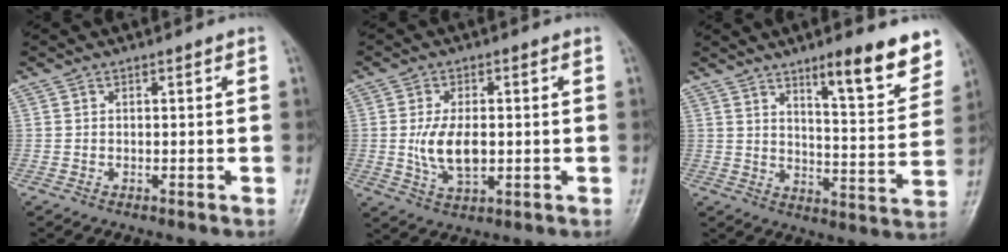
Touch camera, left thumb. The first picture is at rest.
{"total": 7.8, "force": [-0.3, 4.2, 6.6], "torque": [-0.124, -0.007, -0.001]}
{"total": 13.2, "force": [8.8, 2.7, 9.4], "torque": [-0.102, -0.059, 0.130]}